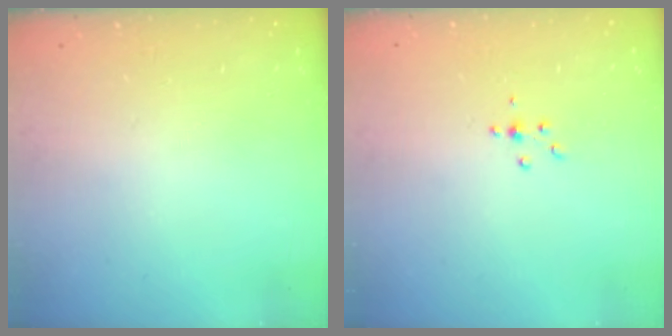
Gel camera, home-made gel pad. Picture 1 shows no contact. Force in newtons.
{"total": 4.4, "press": 4.2, "slide": 1.4}